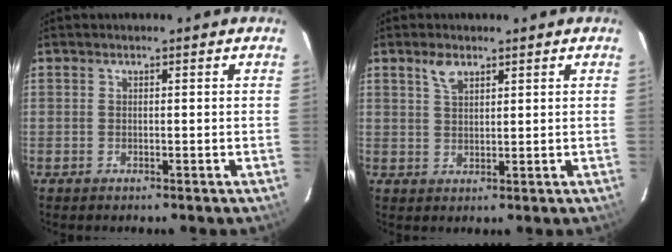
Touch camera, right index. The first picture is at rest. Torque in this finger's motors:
{"motor_torque": [0.06, 0.04, 0.15, 0.02]}